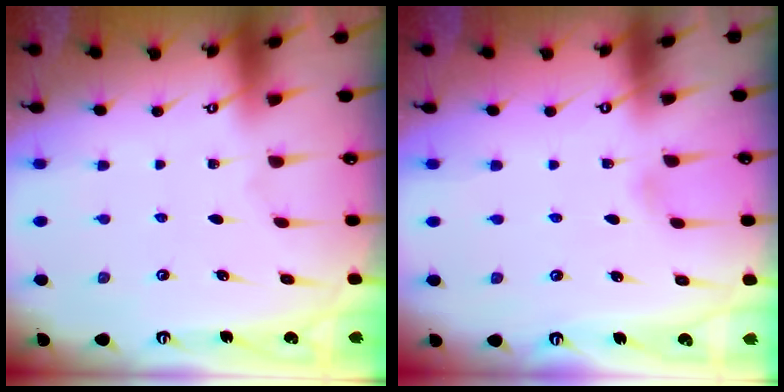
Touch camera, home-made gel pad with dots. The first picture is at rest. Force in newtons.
{"total": 2.4, "press": 2.4, "slide": 0.3}